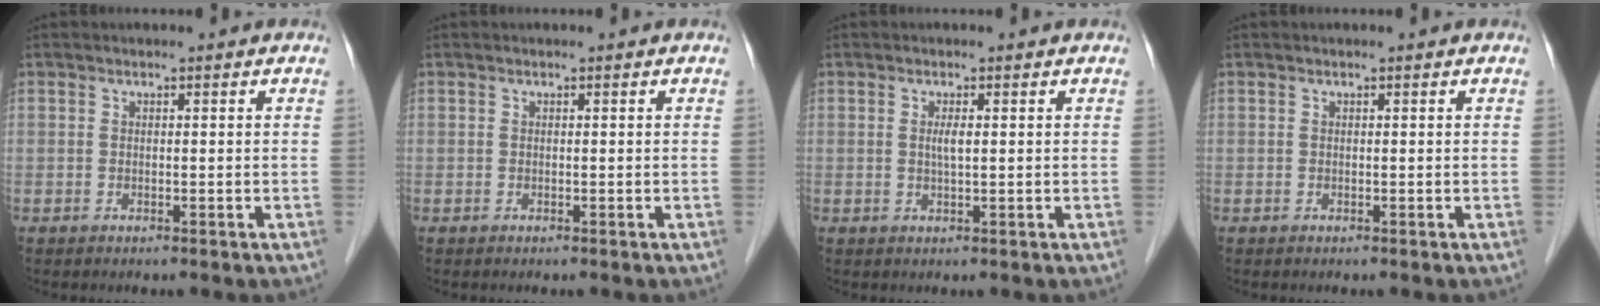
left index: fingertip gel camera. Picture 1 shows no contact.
{"total": 0.0}
{"total": 1.5, "force": [-0.1, 0.0, 1.5], "torque": [-0.032, -0.004, -0.001]}
{"total": 0.0}